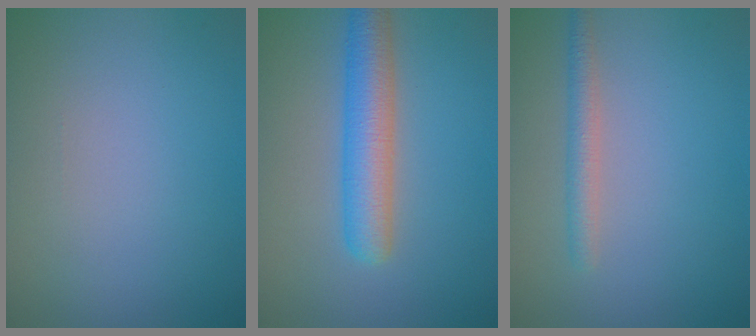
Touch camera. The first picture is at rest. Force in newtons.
{"total": 5.0, "press": 5.0, "slide": 0.1}
{"total": 1.8, "press": 1.8, "slide": 0.1}